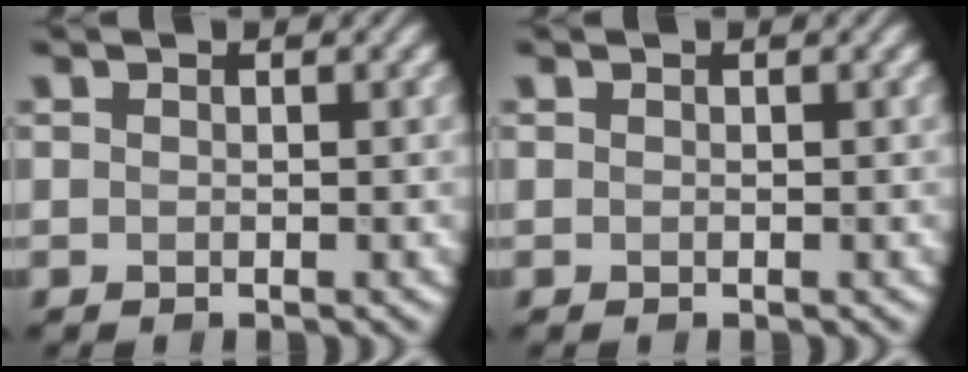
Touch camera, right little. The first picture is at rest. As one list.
[{"total": 0.0}]